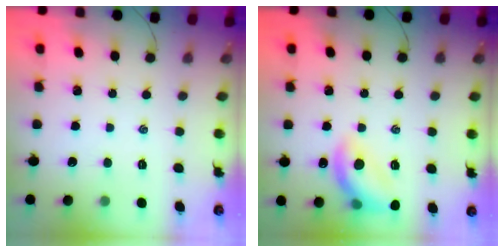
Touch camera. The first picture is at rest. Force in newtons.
{"total": 13.7, "press": 13.5, "slide": 2.2}